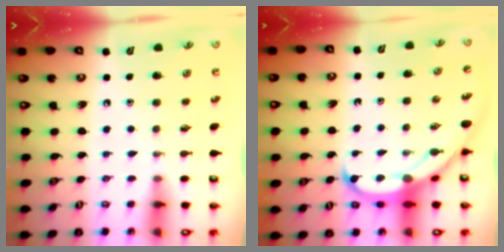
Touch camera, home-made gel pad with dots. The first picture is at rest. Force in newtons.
{"total": 8.4, "press": 8.3, "slide": 1.0}